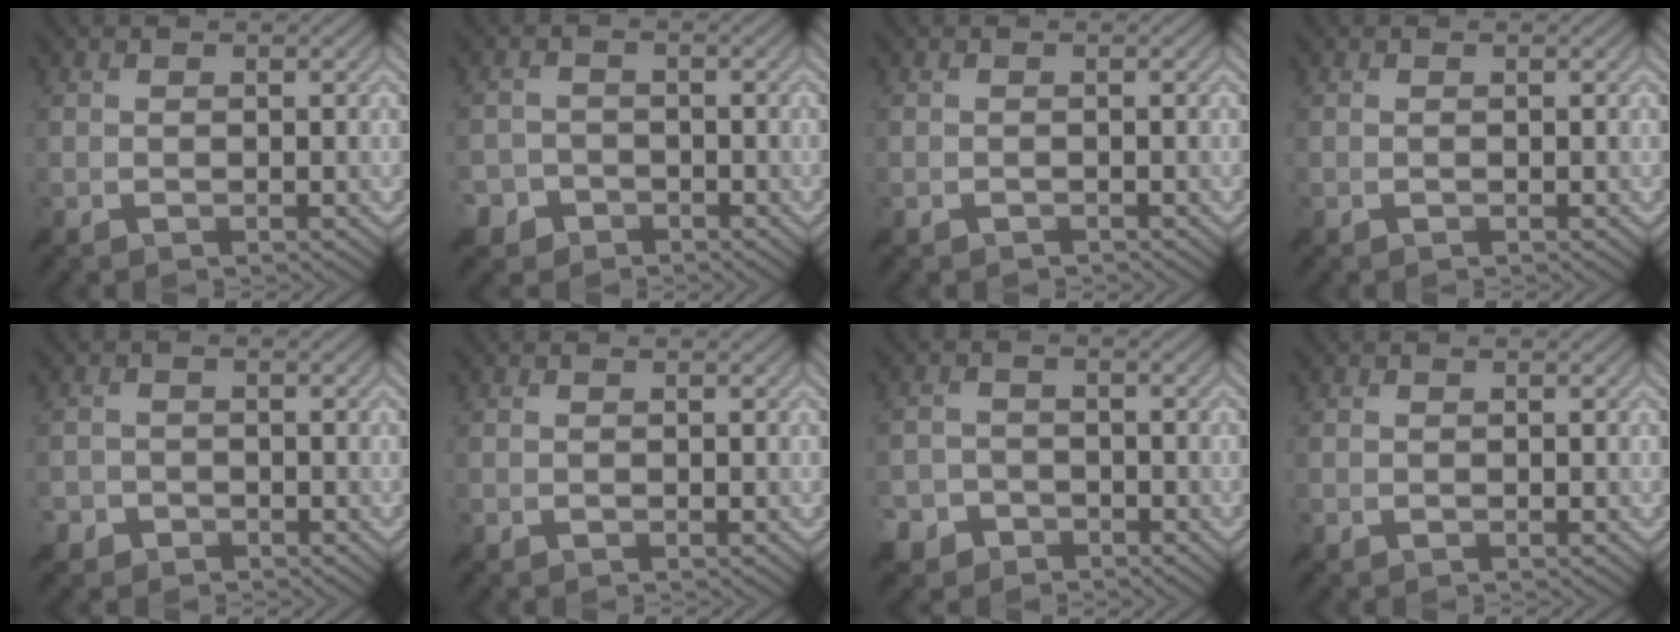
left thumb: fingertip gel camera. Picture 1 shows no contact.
{"total": 3.7, "force": [-2.5, 2.8, 0.4], "torque": [0.000, -0.003, -0.051]}
{"total": 0.7, "force": [-0.6, 0.3, 0.1], "torque": [-0.004, -0.003, -0.011]}
{"total": 0.0}
{"total": 2.3, "force": [-1.6, 1.7, 0.2], "torque": [-0.001, -0.001, -0.034]}
{"total": 0.0}
{"total": 4.4, "force": [-3.2, 2.9, 0.7], "torque": [-0.011, -0.004, -0.060]}
{"total": 0.0}